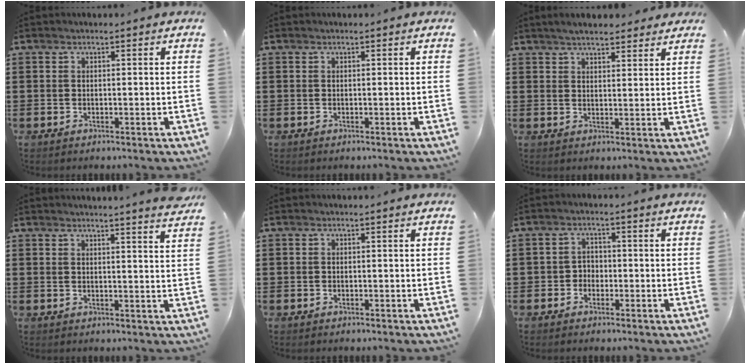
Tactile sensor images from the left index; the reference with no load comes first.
{"total": 0.0}
{"total": 3.7, "force": [3.4, 0.8, 1.2], "torque": [-0.031, 0.000, 0.063]}
{"total": 3.0, "force": [2.8, -0.8, 0.5], "torque": [-0.010, -0.017, 0.050]}
{"total": 0.0}
{"total": 2.2, "force": [-1.1, 1.9, 0.4], "torque": [-0.016, 0.006, -0.028]}